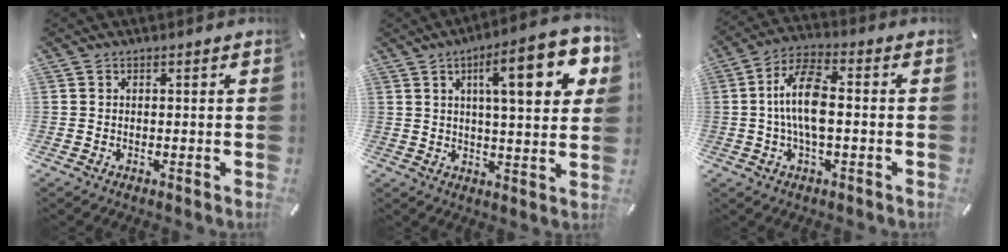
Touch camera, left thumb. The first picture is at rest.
{"total": 17.2, "force": [6.4, 4.9, 15.2], "torque": [-0.216, -0.016, 0.090]}
{"total": 10.9, "force": [-0.6, 4.4, 9.9], "torque": [-0.203, 0.002, -0.012]}